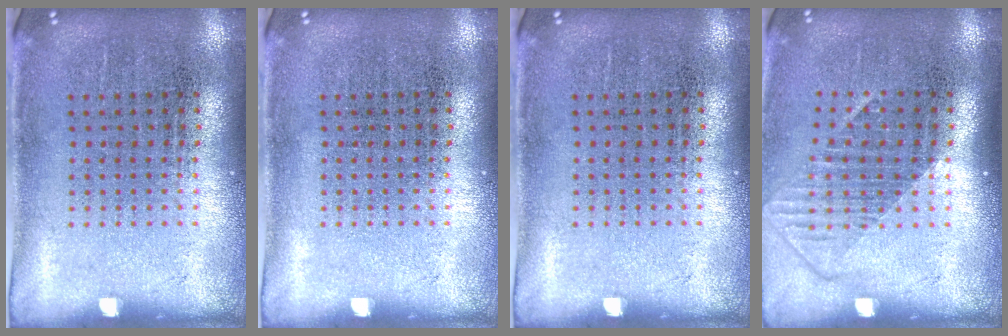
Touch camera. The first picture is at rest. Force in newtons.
{"total": 0.0}
{"total": 0.0}
{"total": 1.3, "press": 1.0, "slide": 0.9}